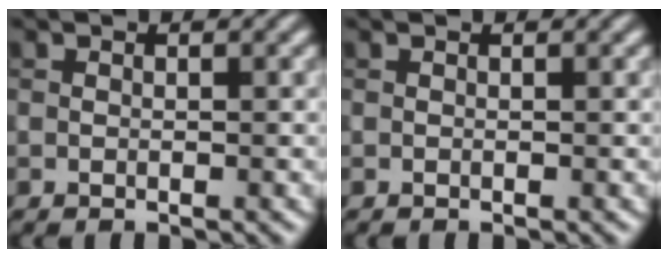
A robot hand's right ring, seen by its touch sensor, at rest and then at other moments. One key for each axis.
{"total": 0.0}